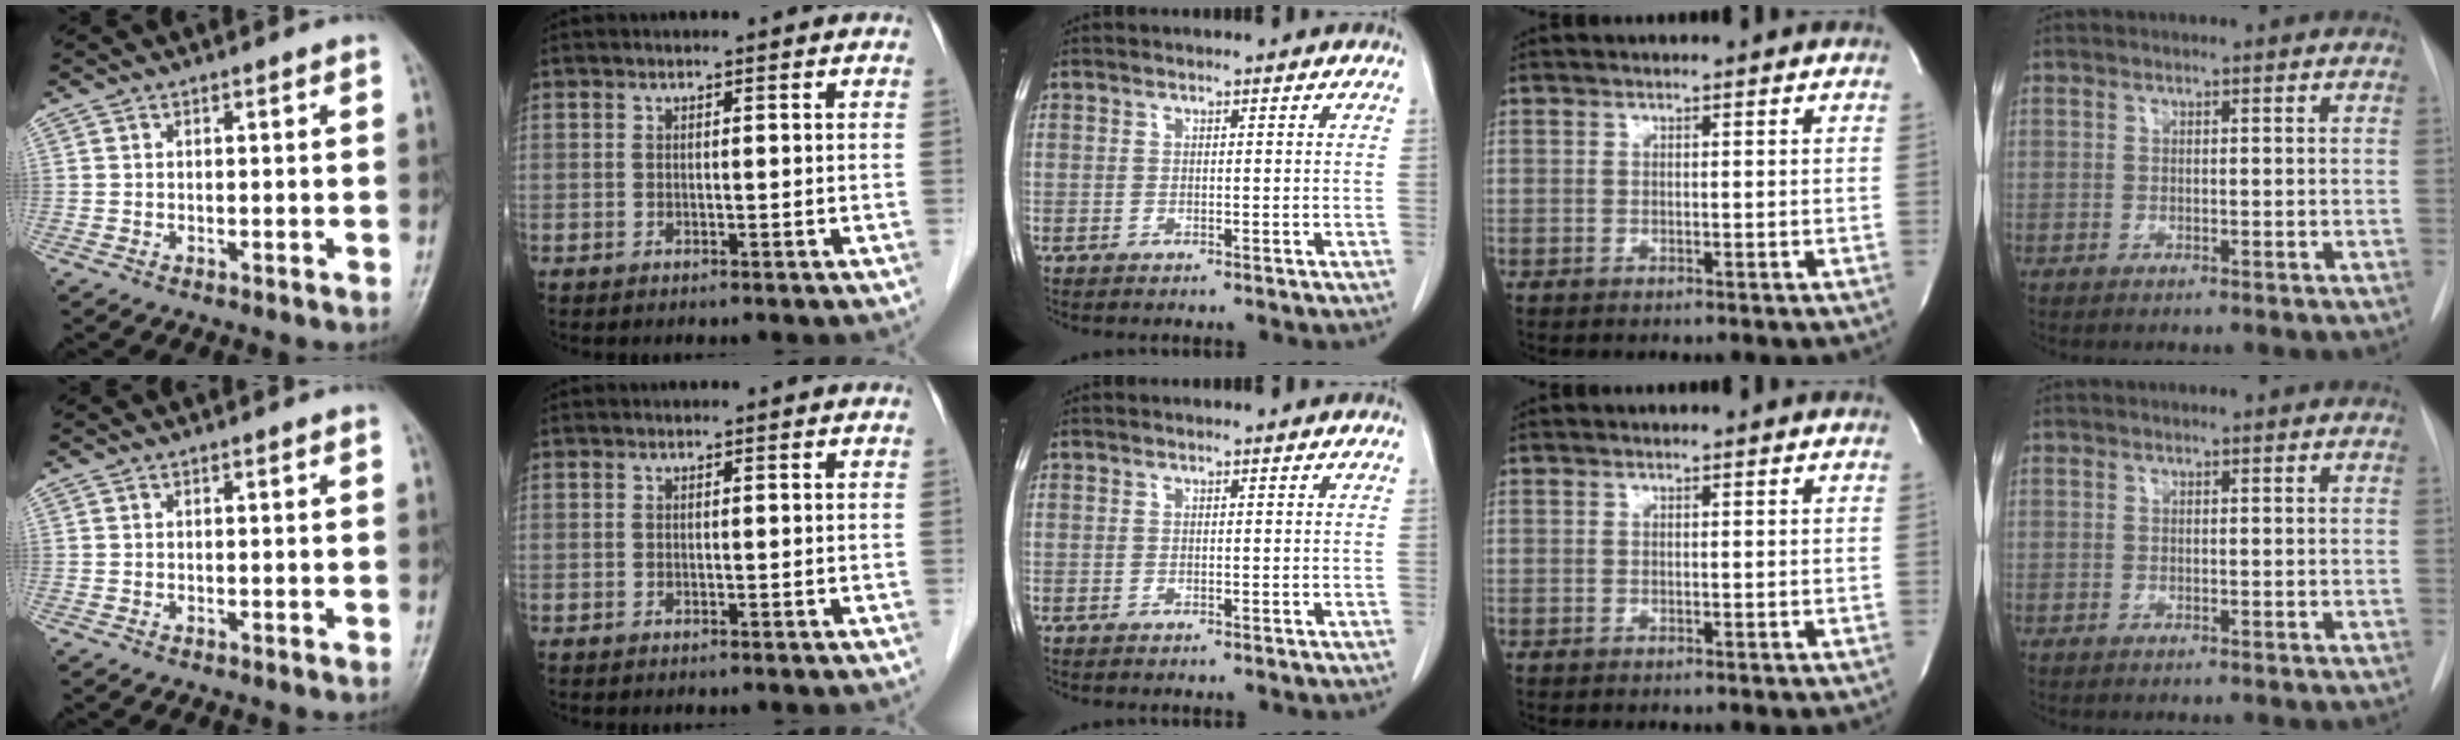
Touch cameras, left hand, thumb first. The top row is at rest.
{}